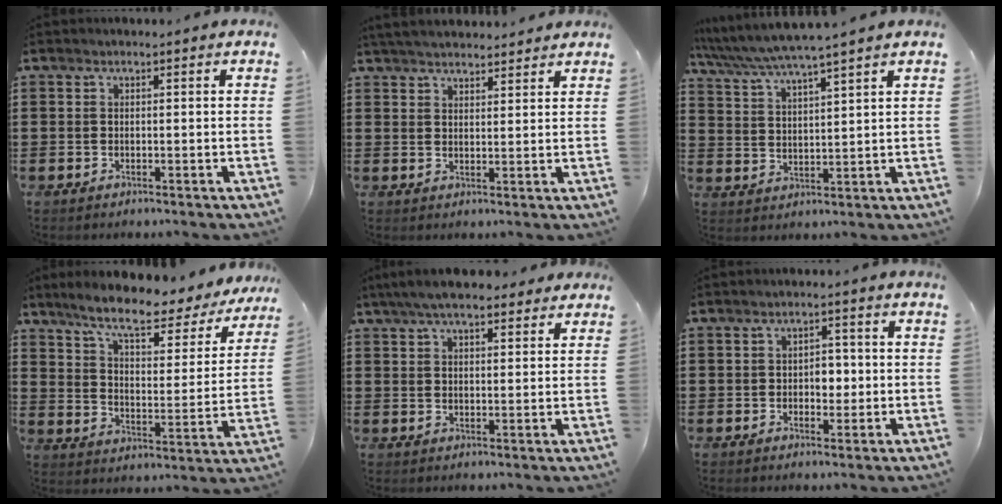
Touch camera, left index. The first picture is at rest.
{"total": 3.8, "force": [3.7, 0.4, 0.7], "torque": [-0.024, -0.004, 0.070]}
{"total": 4.9, "force": [4.4, -0.7, 2.0], "torque": [-0.056, -0.026, 0.073]}
{"total": 9.0, "force": [7.2, 1.3, 5.4], "torque": [-0.122, -0.038, 0.115]}
{"total": 6.4, "force": [5.2, 1.7, 3.4], "torque": [-0.078, 0.002, 0.095]}
{"total": 3.3, "force": [-0.2, 2.2, 2.5], "torque": [-0.035, 0.002, -0.011]}